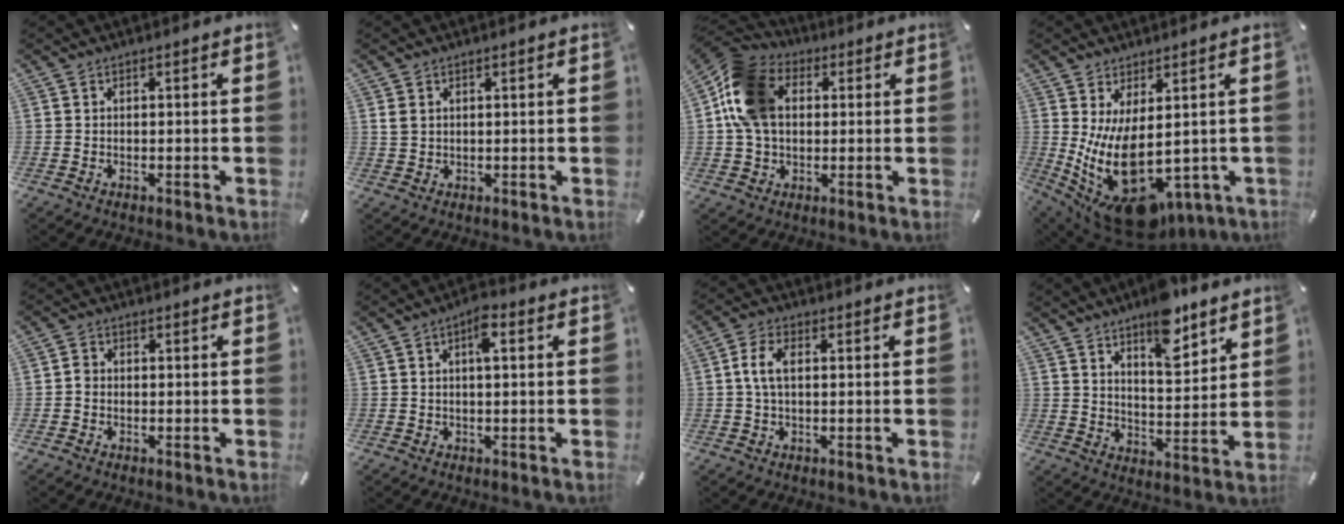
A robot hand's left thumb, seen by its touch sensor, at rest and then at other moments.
{"total": 2.1, "force": [0.9, 1.7, 1.0], "torque": [-0.021, 0.002, 0.016]}
{"total": 15.0, "force": [2.4, 11.4, 9.4], "torque": [-0.210, 0.021, 0.046]}
{"total": 15.4, "force": [-1.8, 8.5, 12.8], "torque": [-0.246, -0.019, -0.011]}
{"total": 1.4, "force": [-0.3, 1.2, 0.6], "torque": [-0.010, 0.006, -0.008]}
{"total": 4.2, "force": [1.2, 1.6, 3.7], "torque": [-0.054, 0.001, 0.013]}
{"total": 5.4, "force": [0.7, 2.9, 4.5], "torque": [-0.103, 0.004, 0.007]}
{"total": 10.9, "force": [8.6, 4.1, 5.2], "torque": [-0.066, -0.060, 0.148]}